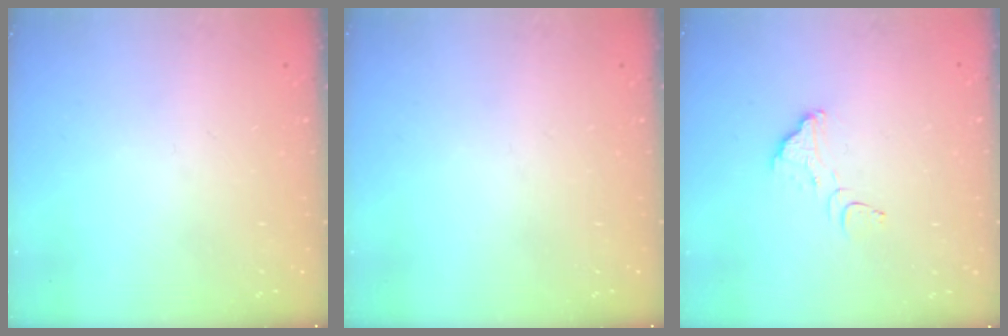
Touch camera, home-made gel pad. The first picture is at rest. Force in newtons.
{"total": 0.0}
{"total": 3.2, "press": 3.2, "slide": 0.2}